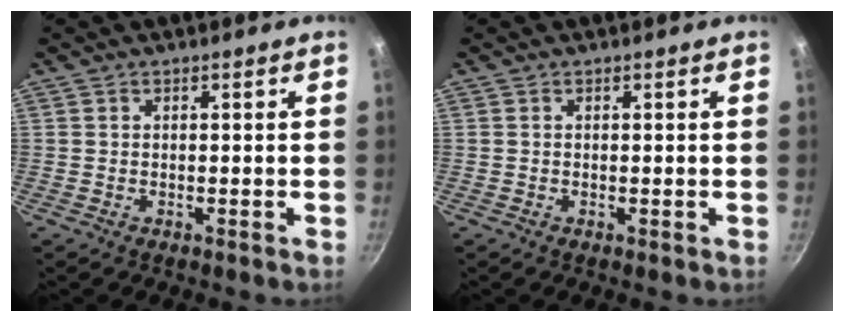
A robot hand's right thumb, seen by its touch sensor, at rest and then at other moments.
{"total": 0.0}